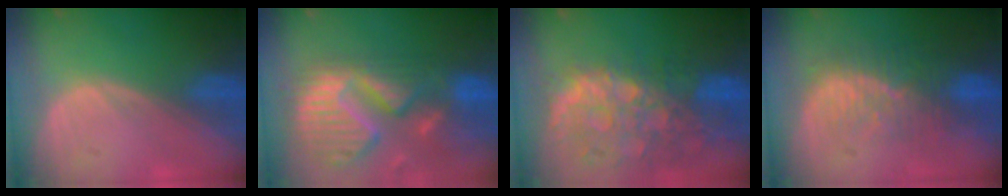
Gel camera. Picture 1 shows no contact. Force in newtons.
{"total": 13.9, "press": 11.6, "slide": 7.7}
{"total": 12.6, "press": 10.4, "slide": 7.1}
{"total": 9.7, "press": 8.5, "slide": 4.8}